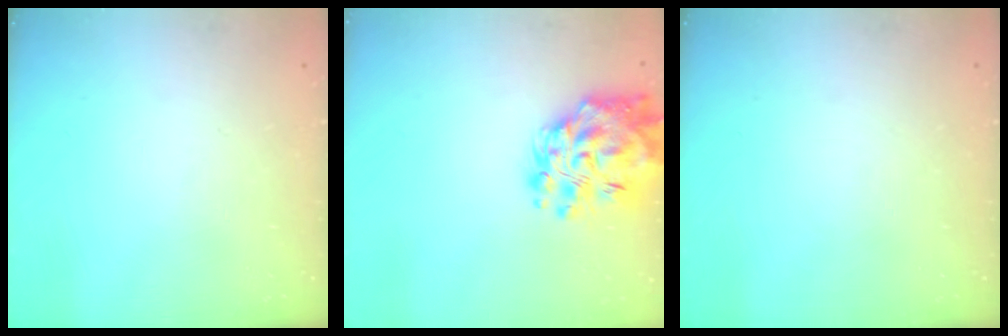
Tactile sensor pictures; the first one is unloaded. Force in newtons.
{"total": 17.0, "press": 16.3, "slide": 4.9}
{"total": 0.0}